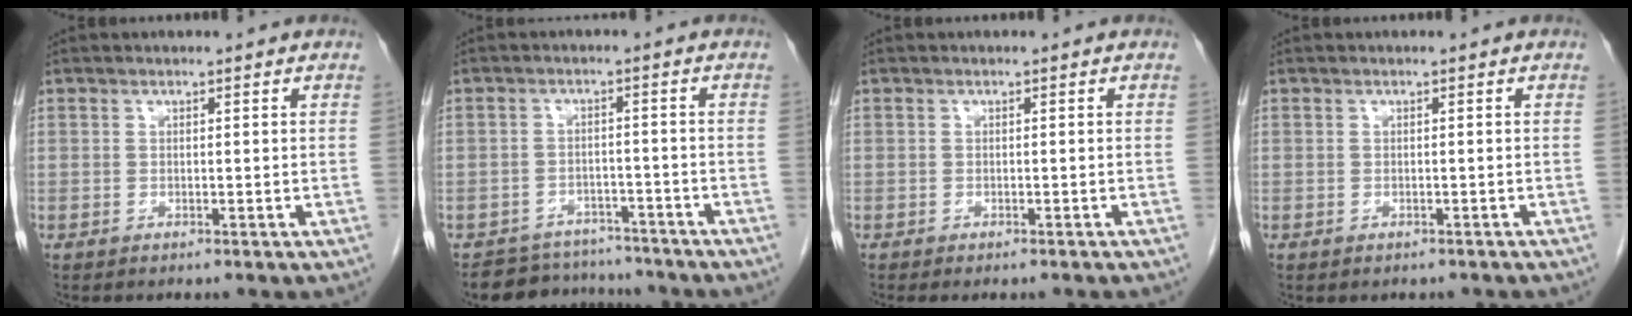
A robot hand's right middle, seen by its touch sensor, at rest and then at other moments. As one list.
[{"total": 7.5, "force": [-7.0, 2.8, -0.1], "torque": [0.016, 0.013, -0.096]}, {"total": 2.7, "force": [-2.3, 0.6, 1.2], "torque": [-0.014, -0.005, -0.028]}, {"total": 1.3, "force": [-1.1, 0.7, 0.4], "torque": [-0.011, -0.001, -0.011]}]